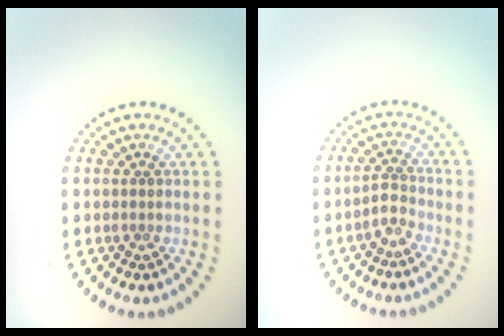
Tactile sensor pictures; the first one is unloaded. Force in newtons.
{"total": 1.8, "press": 1.3, "slide": 1.2}